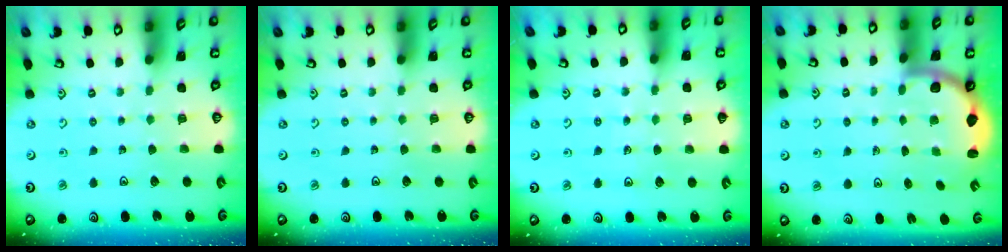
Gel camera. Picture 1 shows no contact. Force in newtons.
{"total": 0.0}
{"total": 4.5, "press": 4.0, "slide": 2.0}
{"total": 2.6, "press": 2.5, "slide": 0.6}